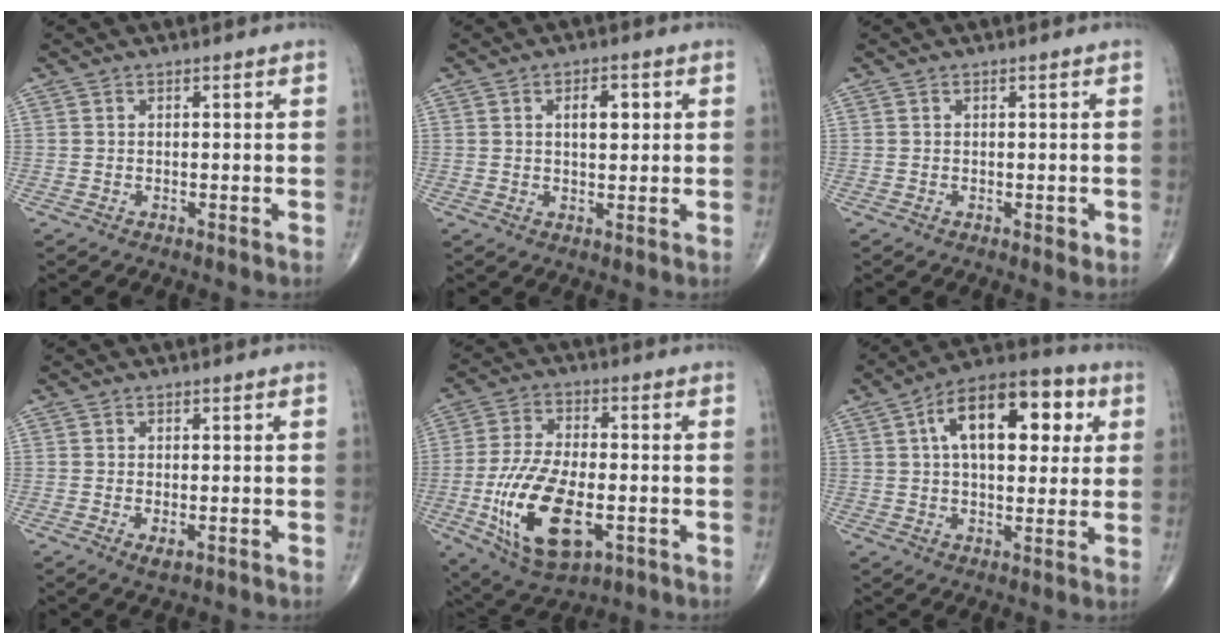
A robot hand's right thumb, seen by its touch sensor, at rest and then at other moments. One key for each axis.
{"total": 4.6, "fx": 1.2, "fy": 2.3, "fz": 3.8, "tx": -0.048, "ty": -0.002, "tz": 0.018}
{"total": 0.9, "fx": -0.2, "fy": 0.6, "fz": 0.7, "tx": -0.004, "ty": -0.001, "tz": -0.003}
{"total": 3.8, "fx": -1.1, "fy": 1.8, "fz": 3.2, "tx": -0.055, "ty": -0.011, "tz": -0.011}
{"total": 17.5, "fx": -4.6, "fy": 8.5, "fz": 14.6, "tx": -0.281, "ty": 0.001, "tz": -0.069}
{"total": 18.5, "fx": 5.3, "fy": 9.6, "fz": 14.9, "tx": -0.194, "ty": 0.017, "tz": 0.073}